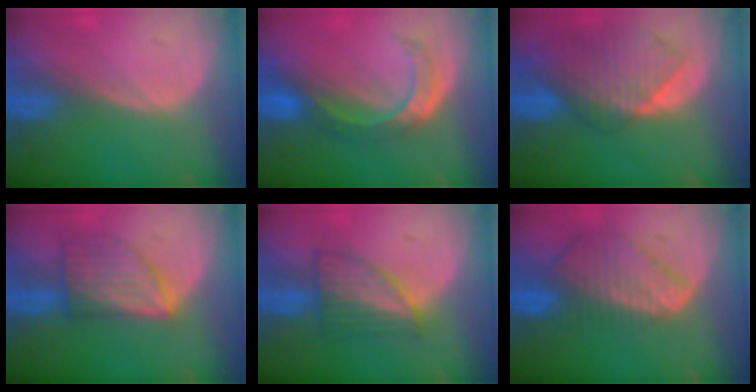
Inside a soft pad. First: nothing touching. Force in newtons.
{"total": 6.0, "press": 5.9, "slide": 0.4}
{"total": 10.0, "press": 8.7, "slide": 5.1}
{"total": 6.5, "press": 6.5, "slide": 0.1}
{"total": 5.9, "press": 5.8, "slide": 0.3}
{"total": 8.9, "press": 7.7, "slide": 4.4}